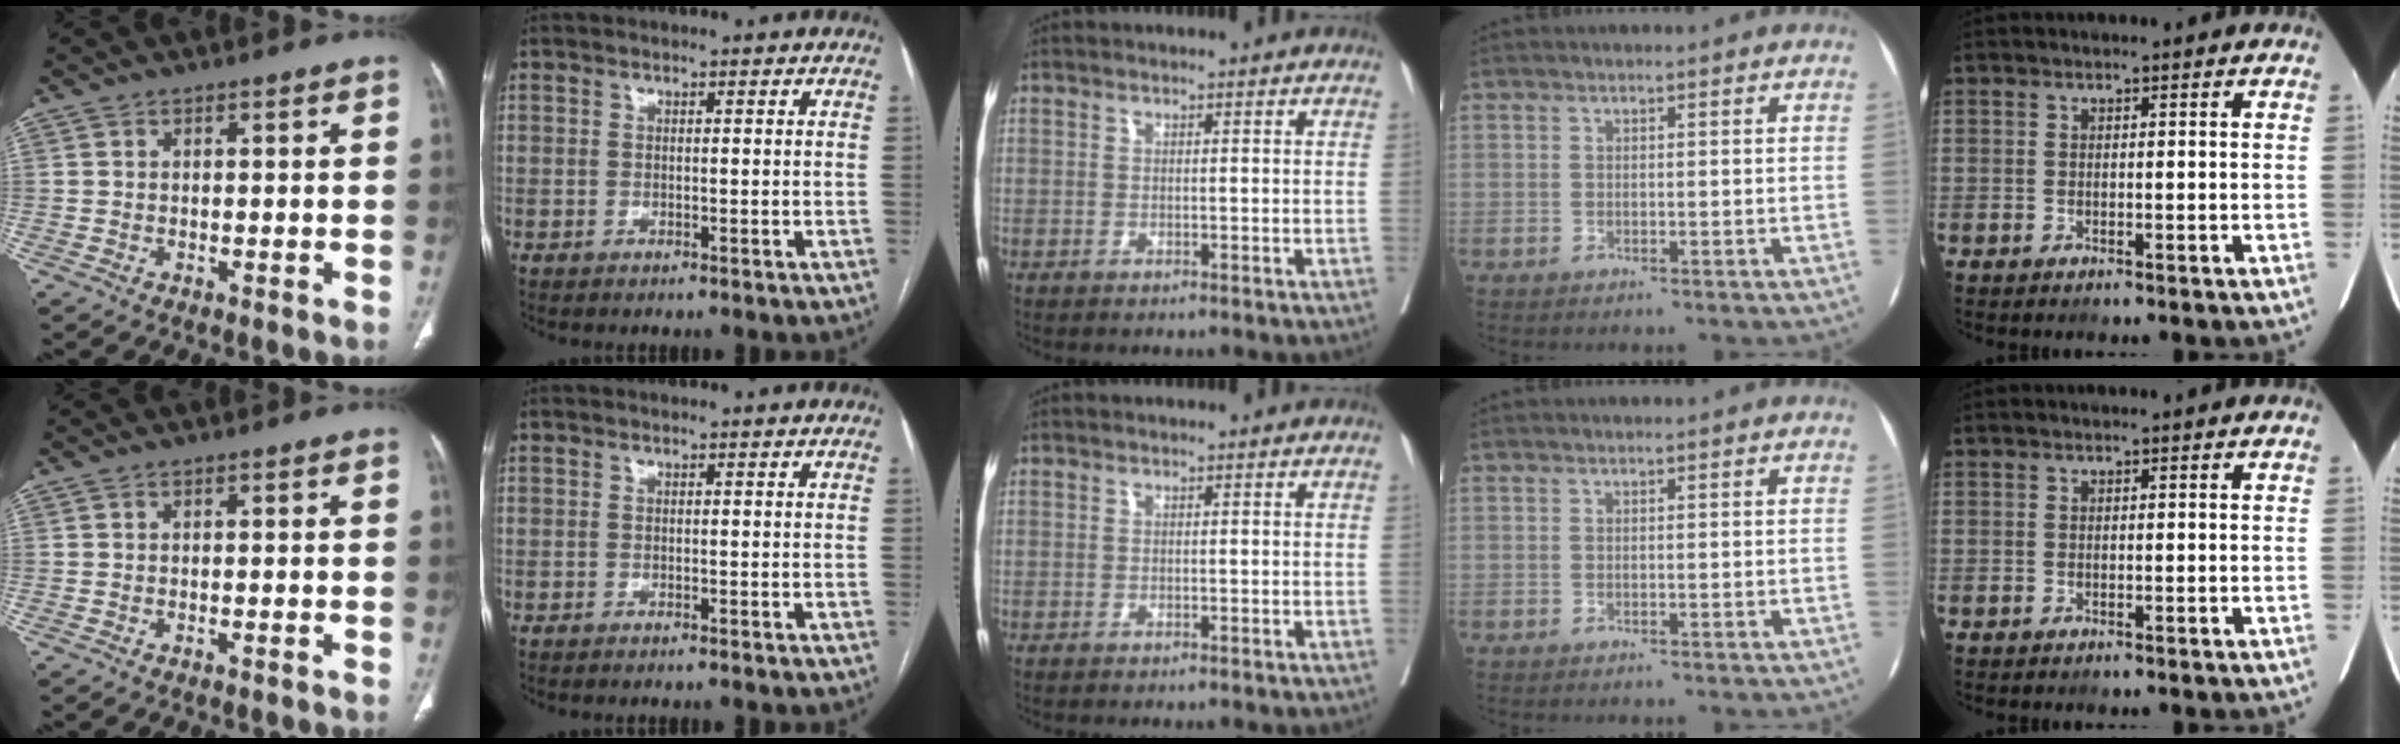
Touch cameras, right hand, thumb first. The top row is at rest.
{"thumb": {"total": 0.6, "force": [-0.5, 0.0, 0.3], "torque": [-0.012, 0.003, -0.004]}, "index": {"total": 1.1, "force": [-1.0, -0.1, 0.5], "torque": [-0.006, -0.001, -0.012]}}